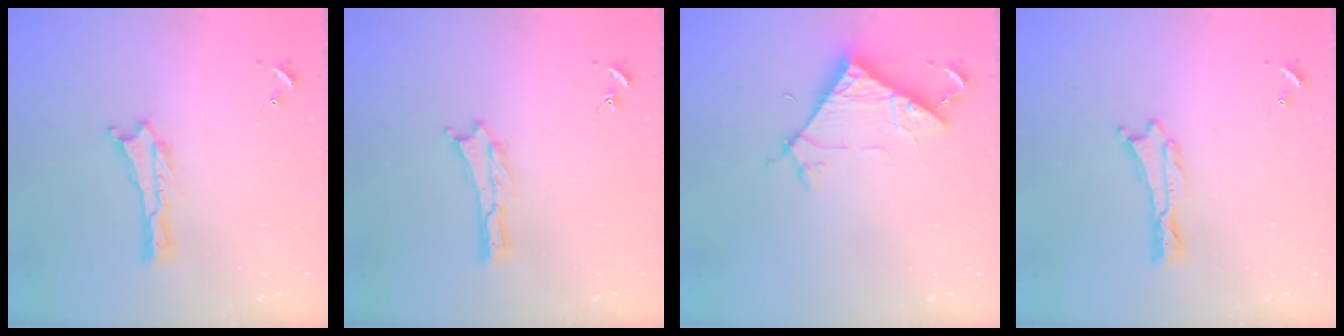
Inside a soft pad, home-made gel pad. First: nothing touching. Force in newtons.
{"total": 0.0}
{"total": 6.7, "press": 6.7, "slide": 0.3}
{"total": 0.0}